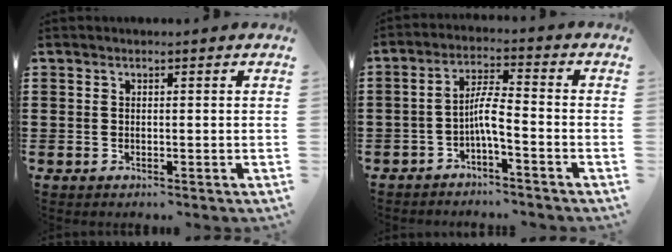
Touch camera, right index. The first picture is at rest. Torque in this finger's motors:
{"motor_torque": [0.33, -0.10, 0.34, 0.11]}